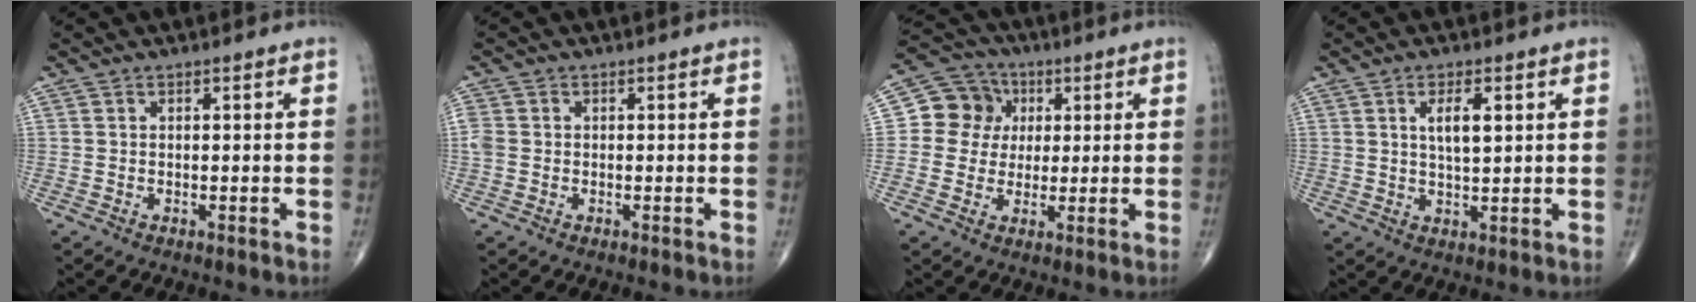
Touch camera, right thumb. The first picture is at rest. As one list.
[{"total": 2.4, "force": [-0.1, 2.0, 1.3], "torque": [-0.037, 0.004, -0.001]}, {"total": 9.2, "force": [1.6, 8.5, 3.2], "torque": [-0.021, 0.007, 0.017]}, {"total": 5.0, "force": [1.7, 1.7, 4.4], "torque": [-0.071, -0.010, 0.031]}]